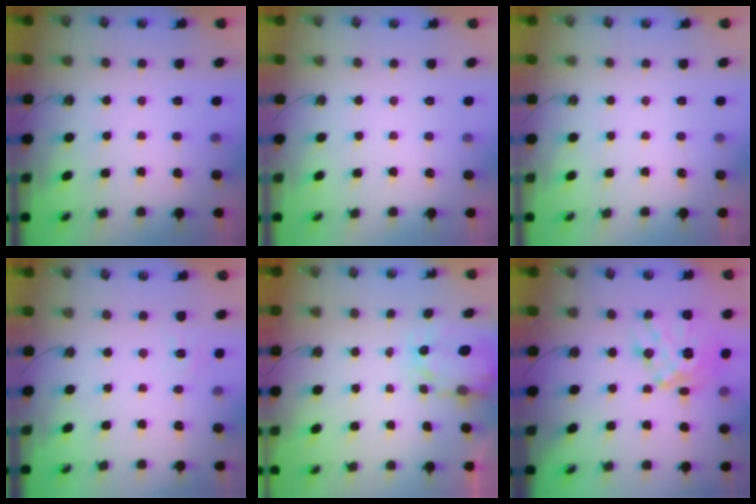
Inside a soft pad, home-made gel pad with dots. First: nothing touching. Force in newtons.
{"total": 0.0}
{"total": 0.0}
{"total": 5.5, "press": 5.5, "slide": 0.6}
{"total": 4.2, "press": 4.2, "slide": 0.6}
{"total": 18.1, "press": 18.0, "slide": 1.8}